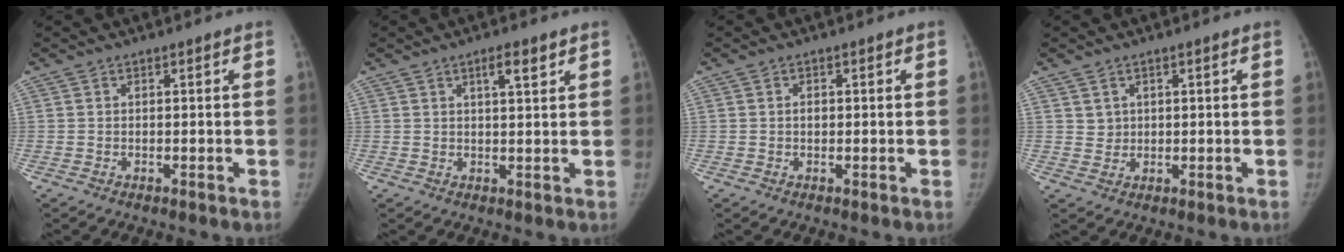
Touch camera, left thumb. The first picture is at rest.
{"total": 3.7, "force": [2.1, 0.8, 2.9], "torque": [-0.042, -0.011, 0.034]}
{"total": 0.9, "force": [0.1, 0.7, 0.6], "torque": [-0.004, 0.002, -0.001]}
{"total": 2.0, "force": [1.0, 1.7, 0.3], "torque": [0.010, -0.007, 0.018]}